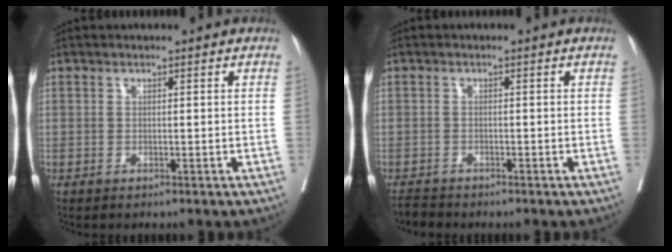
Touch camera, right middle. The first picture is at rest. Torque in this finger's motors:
{"motor_torque": [0.24, -0.25, -0.02, 0.00]}